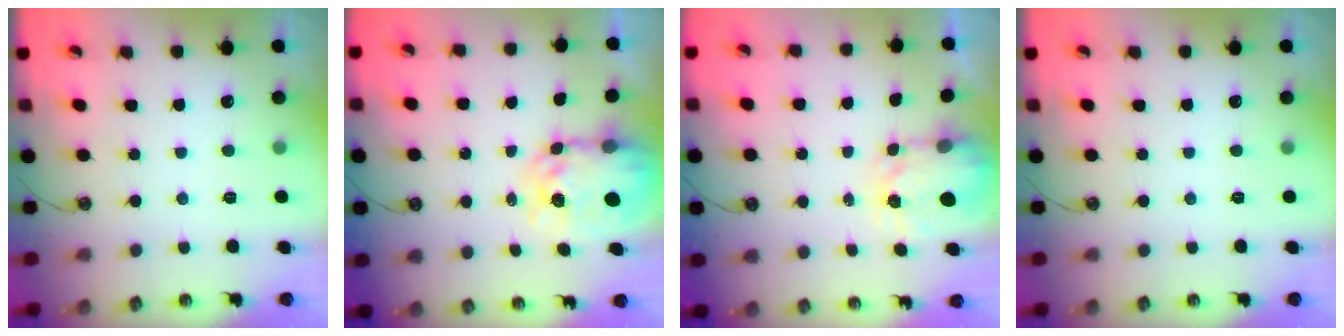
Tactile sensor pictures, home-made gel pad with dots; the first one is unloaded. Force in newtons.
{"total": 9.2, "press": 9.1, "slide": 0.8}
{"total": 3.5, "press": 3.4, "slide": 0.6}
{"total": 0.0}